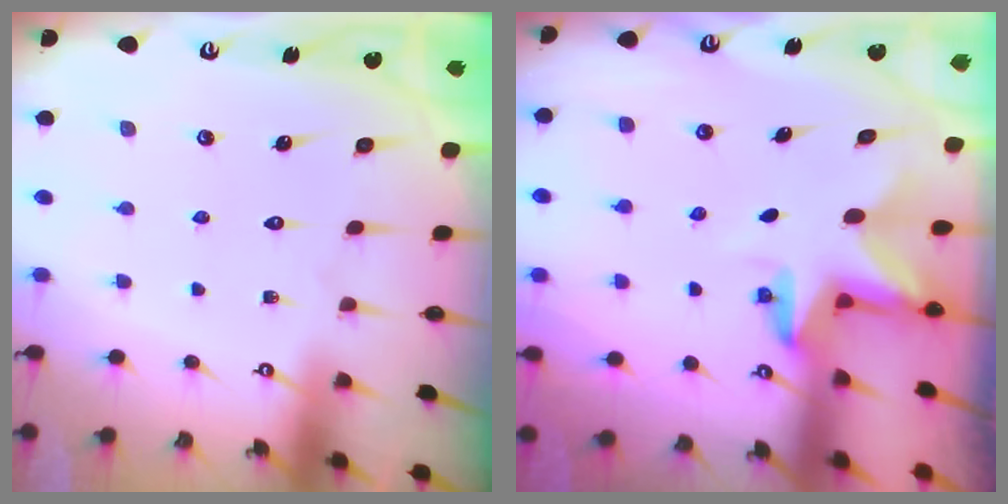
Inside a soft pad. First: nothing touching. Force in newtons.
{"total": 2.8, "press": 2.8, "slide": 0.2}